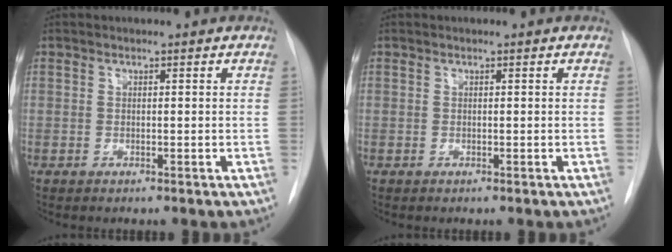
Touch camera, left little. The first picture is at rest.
{"total": 0.0}